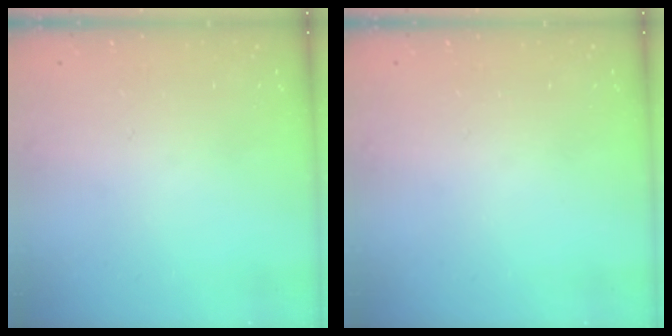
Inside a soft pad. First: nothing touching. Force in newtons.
{"total": 0.0}